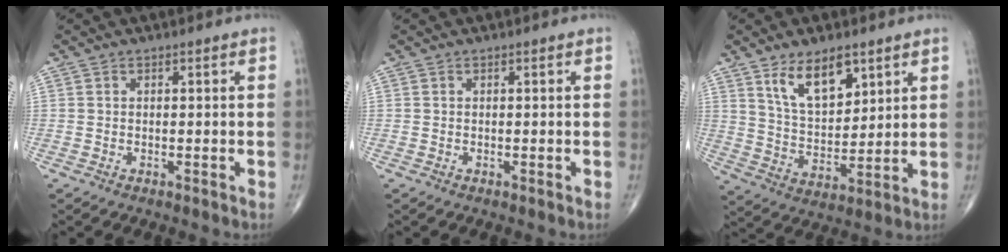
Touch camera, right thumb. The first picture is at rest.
{"total": 0.0}
{"total": 11.4, "force": [6.5, 5.7, 7.4], "torque": [-0.106, -0.043, 0.128]}